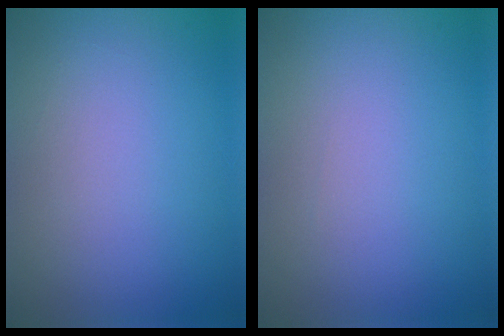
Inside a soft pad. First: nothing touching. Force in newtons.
{"total": 0.0}